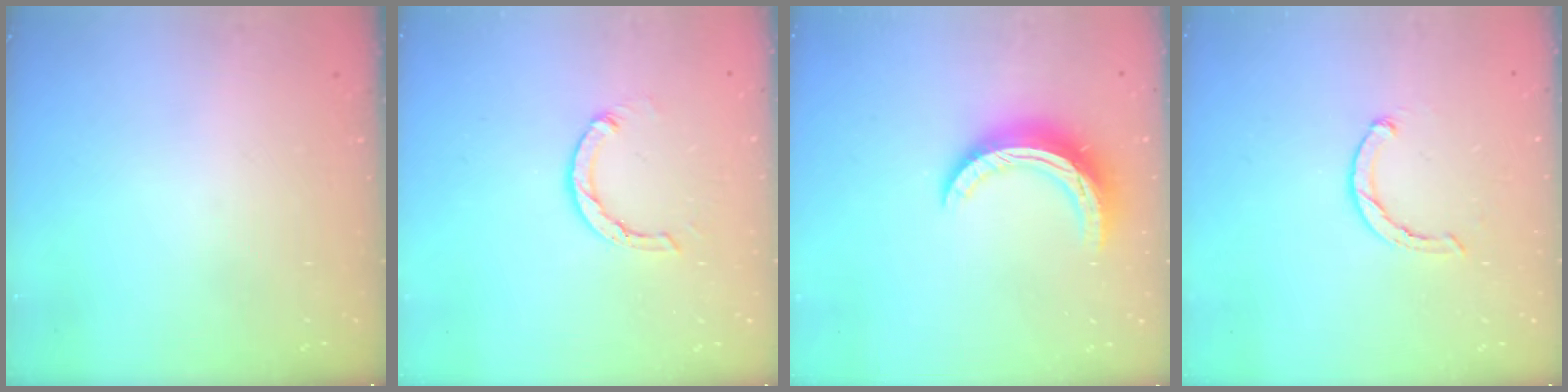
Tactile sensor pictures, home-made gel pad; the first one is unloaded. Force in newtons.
{"total": 4.0, "press": 4.0, "slide": 0.4}
{"total": 11.8, "press": 11.8, "slide": 0.9}
{"total": 1.5, "press": 1.5, "slide": 0.3}